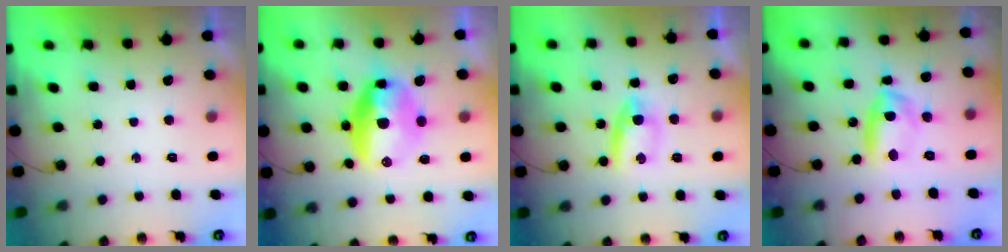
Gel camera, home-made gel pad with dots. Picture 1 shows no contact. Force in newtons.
{"total": 13.4, "press": 13.4, "slide": 0.9}
{"total": 6.7, "press": 6.7, "slide": 1.0}
{"total": 11.5, "press": 8.9, "slide": 7.3}